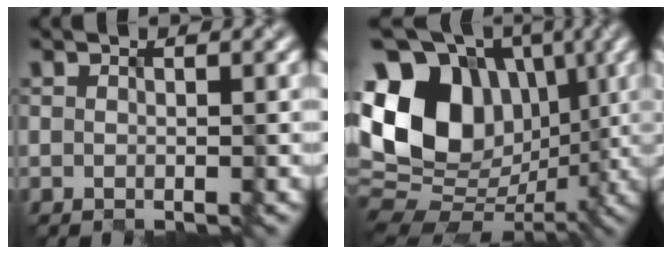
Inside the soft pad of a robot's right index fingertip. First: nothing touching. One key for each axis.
{"total": 14.8, "fx": 2.5, "fy": 11.3, "fz": 9.2, "tx": -0.174, "ty": 0.027, "tz": 0.030}